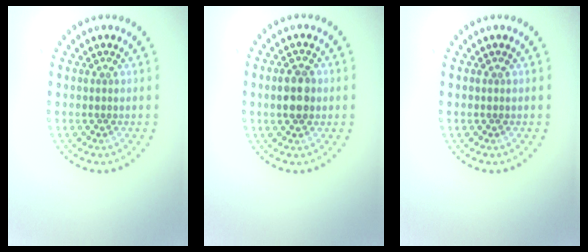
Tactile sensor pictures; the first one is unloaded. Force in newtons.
{"total": 3.3, "press": 3.3, "slide": 0.0}
{"total": 0.0}